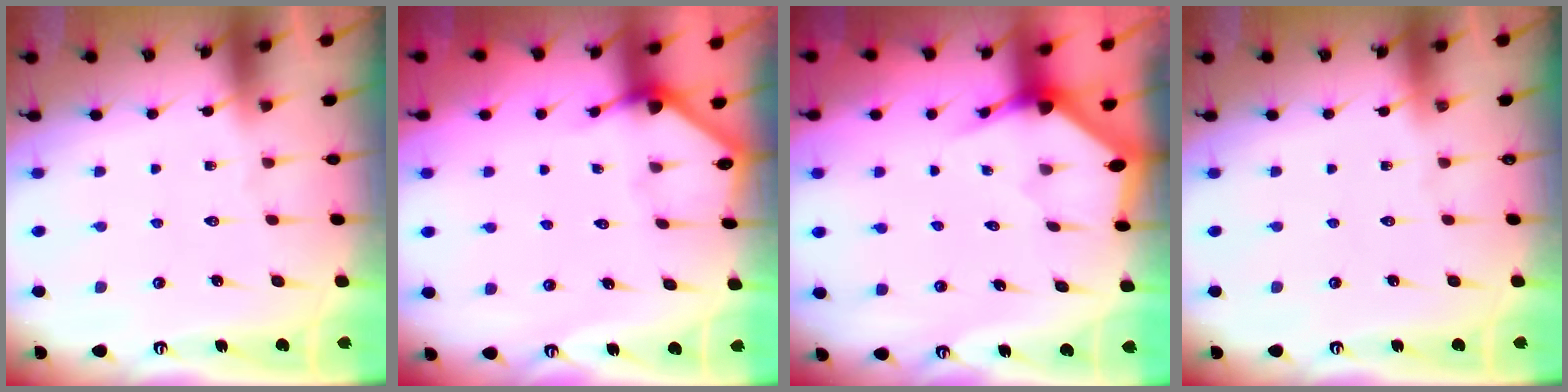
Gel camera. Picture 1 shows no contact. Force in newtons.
{"total": 2.2, "press": 2.2, "slide": 0.1}
{"total": 3.1, "press": 3.1, "slide": 0.2}
{"total": 0.0}